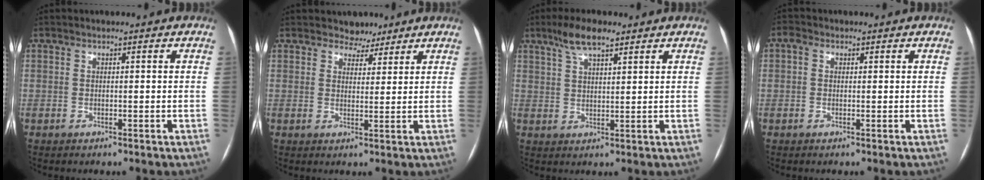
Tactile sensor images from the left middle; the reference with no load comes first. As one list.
[{"total": 3.5, "force": [2.9, 2.0, 0.2], "torque": [0.006, 0.000, 0.041]}, {"total": 6.0, "force": [4.2, 1.5, 3.9], "torque": [-0.081, 0.013, 0.078]}, {"total": 1.1, "force": [0.2, 0.9, 0.5], "torque": [-0.015, 0.011, 0.002]}]